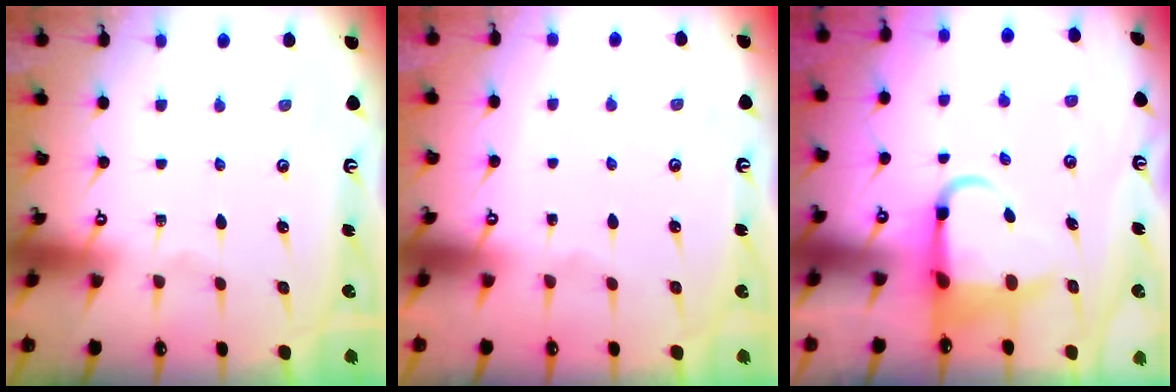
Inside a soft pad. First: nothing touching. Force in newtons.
{"total": 1.2, "press": 1.2, "slide": 0.1}
{"total": 6.4, "press": 6.3, "slide": 1.2}